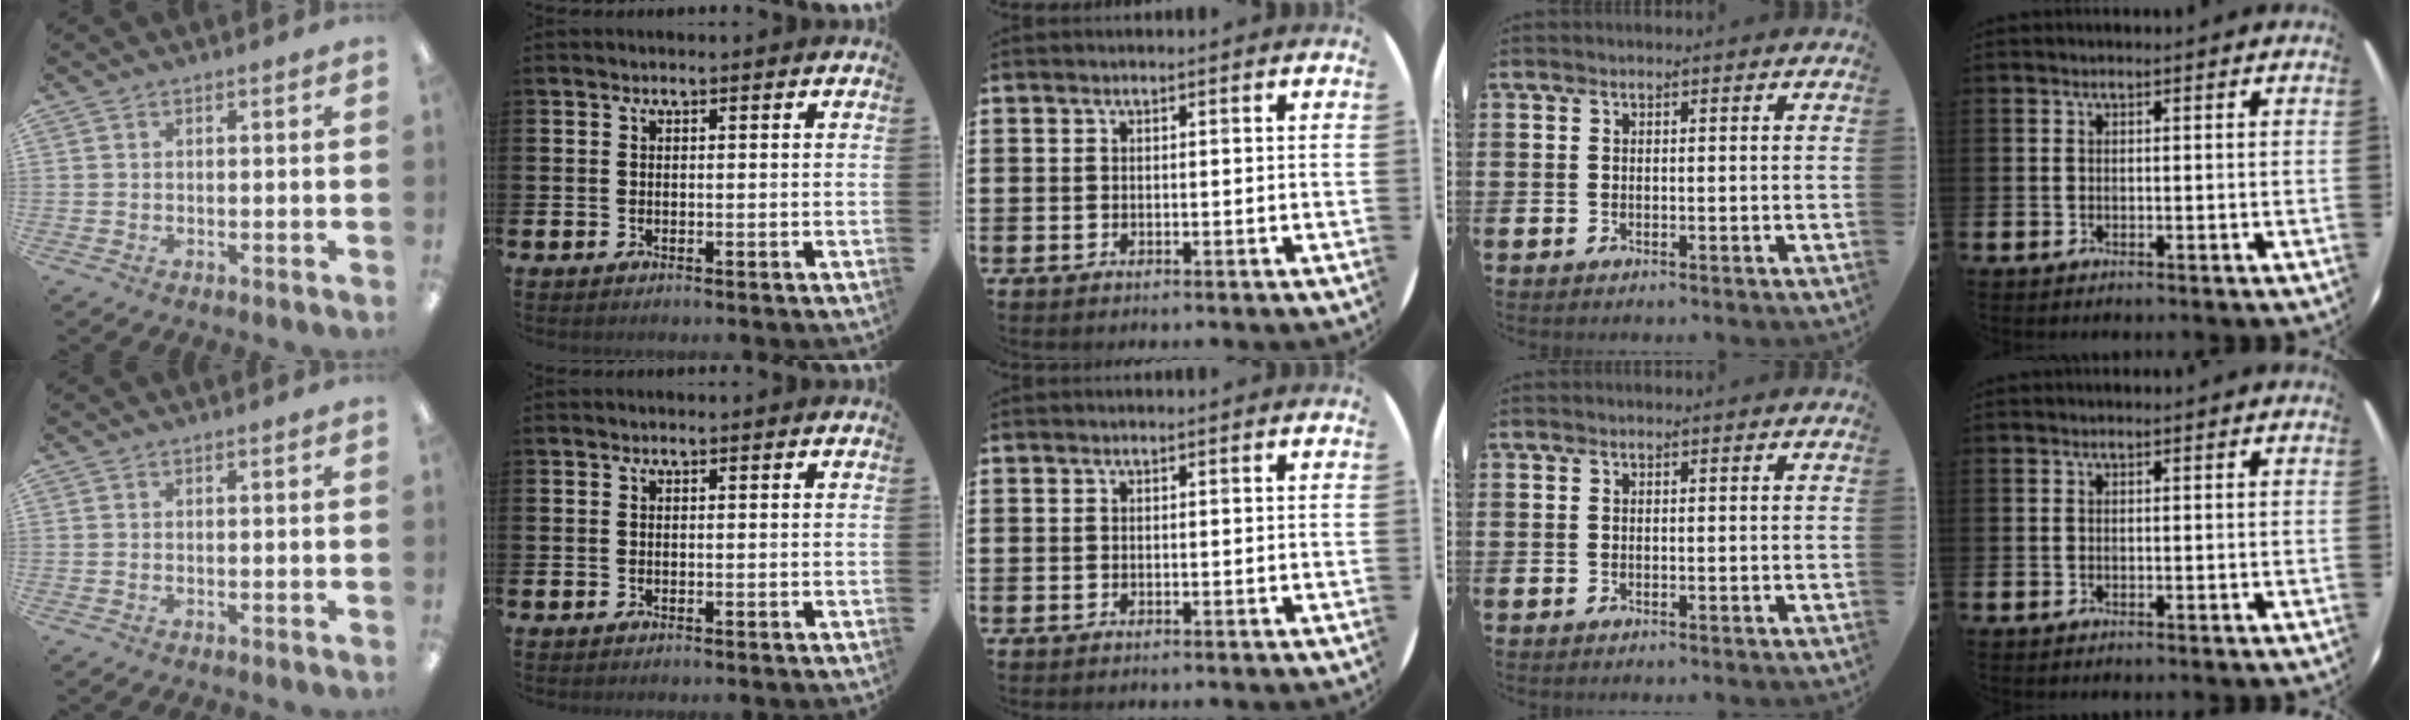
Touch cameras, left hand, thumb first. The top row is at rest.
{}